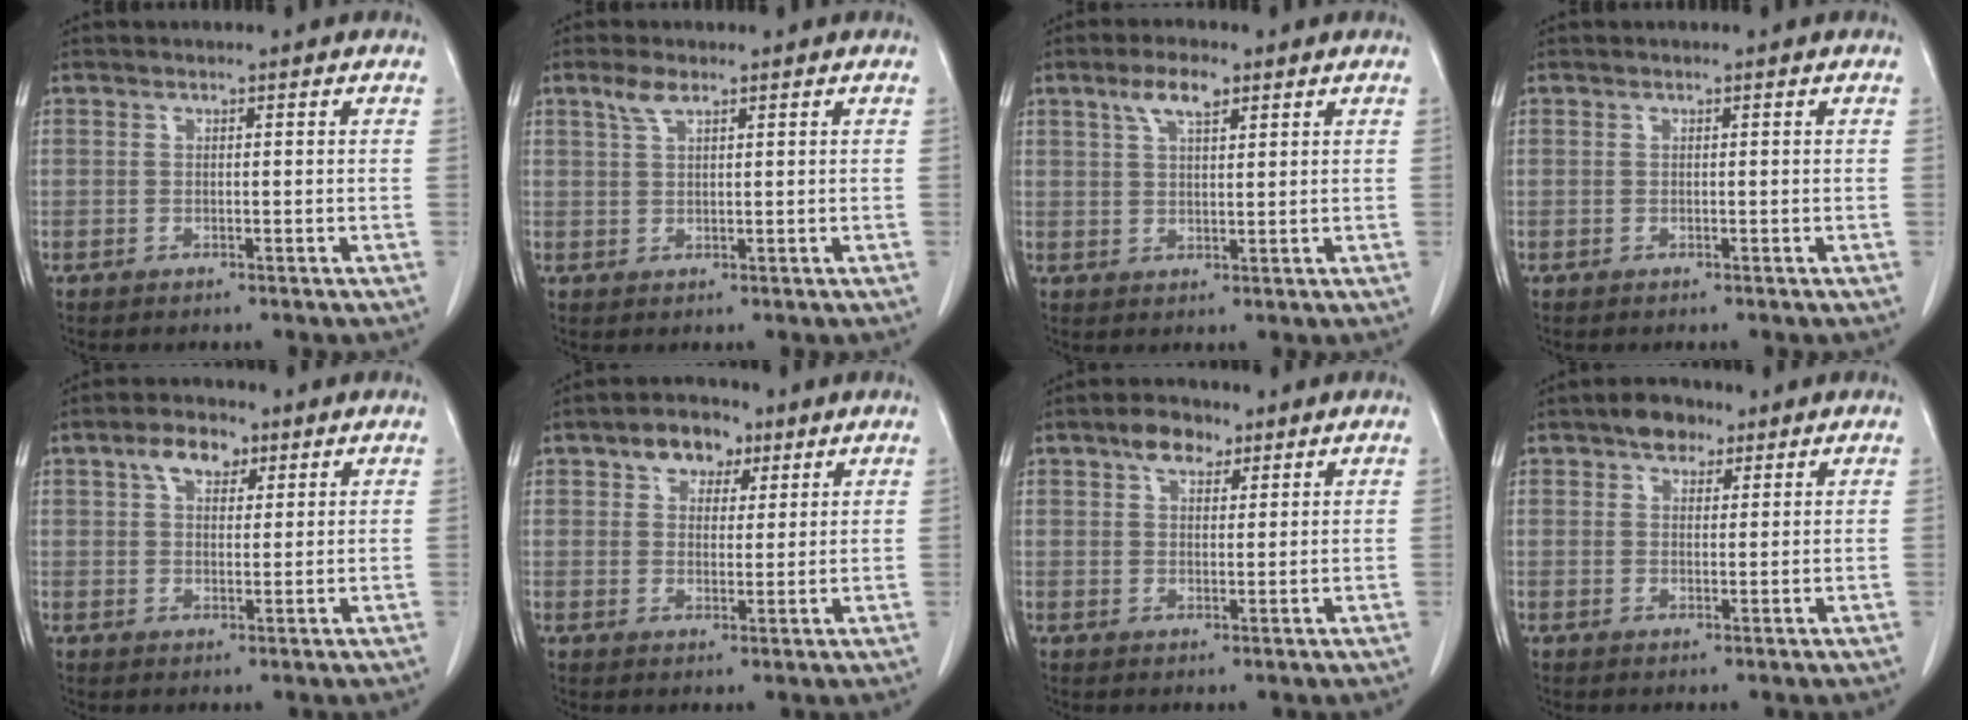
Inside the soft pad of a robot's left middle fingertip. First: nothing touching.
{"total": 2.5, "force": [1.7, 0.6, 1.7], "torque": [-0.044, 0.005, 0.040]}
{"total": 4.8, "force": [2.9, 1.4, 3.6], "torque": [-0.075, 0.008, 0.055]}
{"total": 0.0}
{"total": 5.2, "force": [2.8, 2.8, 3.3], "torque": [-0.062, 0.016, 0.050]}
{"total": 5.9, "force": [3.3, 3.8, 3.1], "torque": [-0.045, 0.019, 0.055]}
{"total": 4.4, "force": [2.9, 2.3, 2.5], "torque": [-0.046, 0.012, 0.050]}
{"total": 4.0, "force": [2.7, 2.3, 1.9], "torque": [-0.031, 0.011, 0.044]}